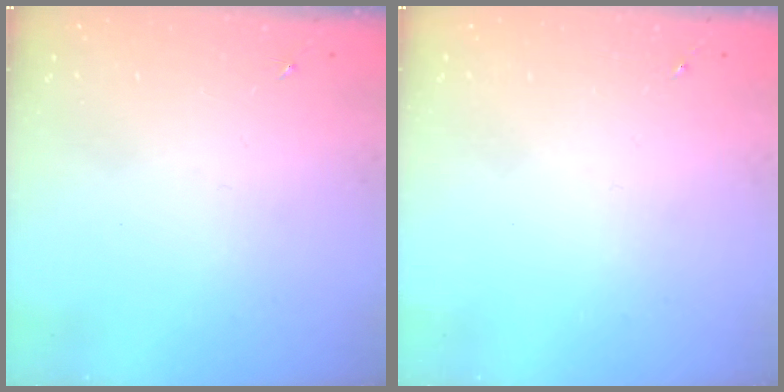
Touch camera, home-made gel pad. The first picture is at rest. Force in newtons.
{"total": 0.0}